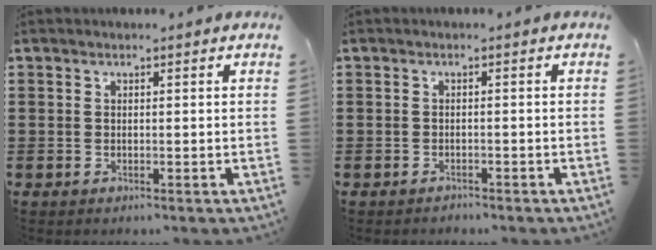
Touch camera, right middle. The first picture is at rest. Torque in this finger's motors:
{"motor_torque": [0.20, -0.04, 0.02, -0.01]}